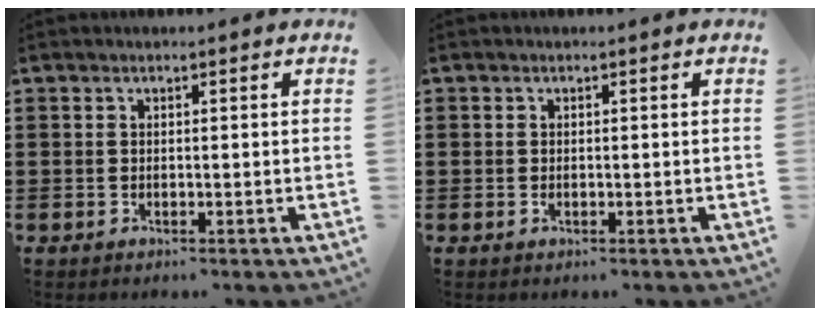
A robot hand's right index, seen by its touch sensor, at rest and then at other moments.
{"total": 0.6, "force": [-0.3, 0.4, 0.4], "torque": [-0.008, -0.002, -0.005]}